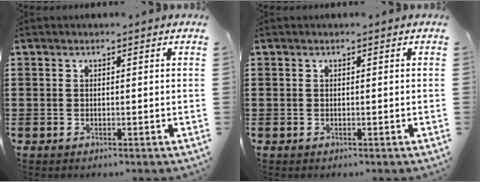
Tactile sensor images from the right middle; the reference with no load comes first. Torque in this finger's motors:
{"motor_torque": [-1.39, -0.75, 0.01, -0.01]}